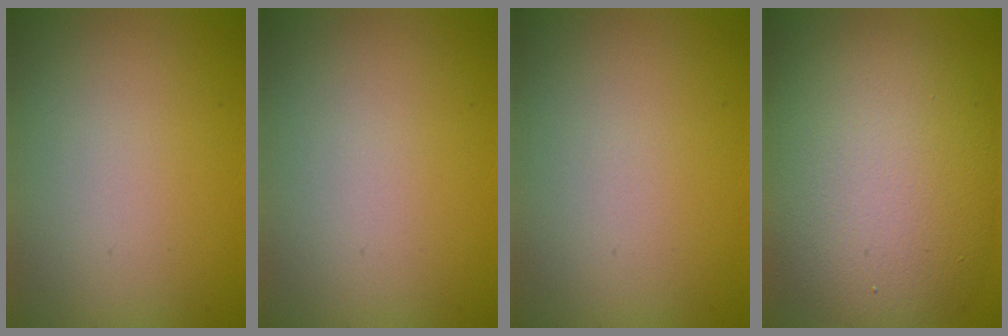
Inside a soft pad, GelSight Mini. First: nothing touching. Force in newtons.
{"total": 0.0}
{"total": 0.0}
{"total": 10.6, "press": 10.5, "slide": 0.4}